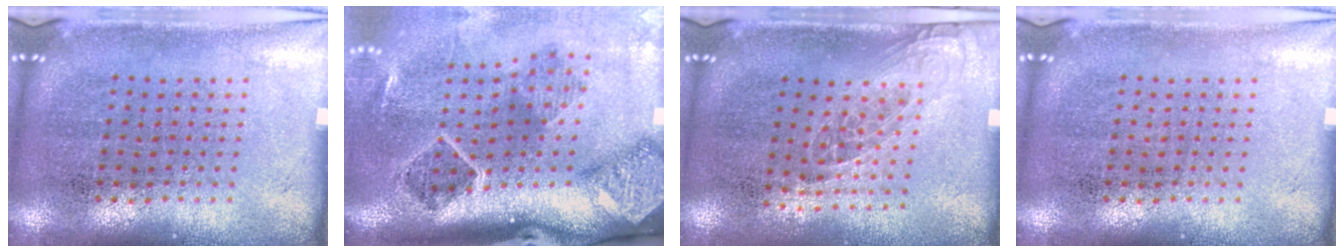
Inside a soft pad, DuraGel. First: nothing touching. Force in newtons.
{"total": 2.9, "press": 1.9, "slide": 2.2}
{"total": 1.2, "press": 1.0, "slide": 0.7}
{"total": 0.0}